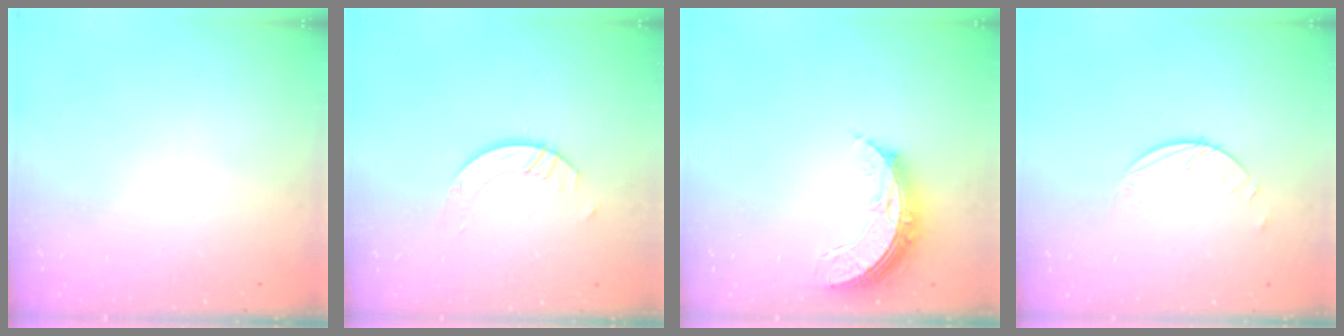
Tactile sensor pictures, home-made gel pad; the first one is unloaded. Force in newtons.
{"total": 3.9, "press": 3.9, "slide": 0.3}
{"total": 8.6, "press": 8.6, "slide": 0.7}
{"total": 2.0, "press": 2.0, "slide": 0.2}